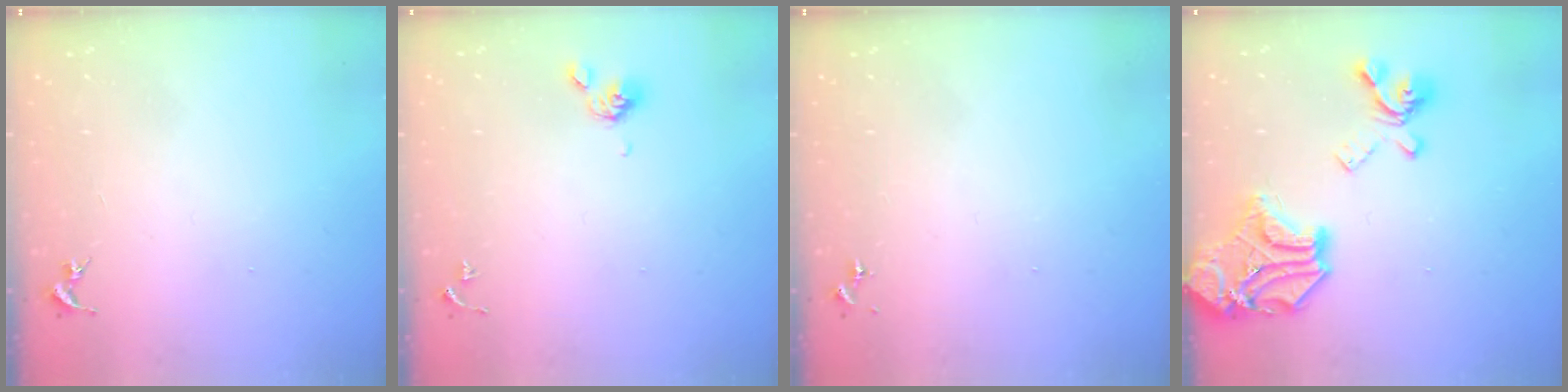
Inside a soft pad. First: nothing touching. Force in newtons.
{"total": 5.4, "press": 5.2, "slide": 1.4}
{"total": 0.0}
{"total": 23.2, "press": 23.0, "slide": 2.9}